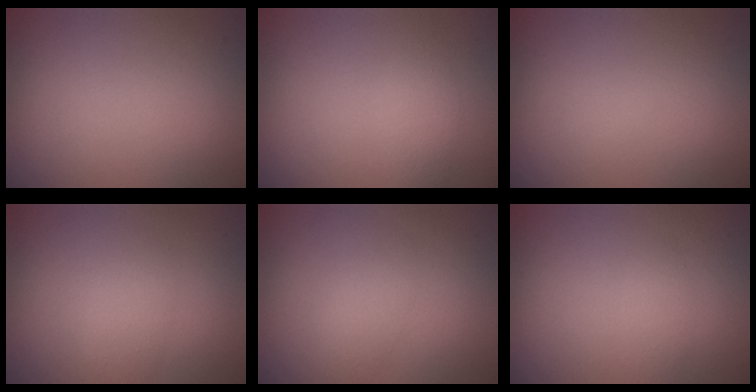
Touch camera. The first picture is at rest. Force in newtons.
{"total": 1.6, "press": 1.6, "slide": 0.0}
{"total": 0.0}
{"total": 1.8, "press": 1.8, "slide": 0.1}
{"total": 1.5, "press": 1.5, "slide": 0.1}
{"total": 1.1, "press": 1.1, "slide": 0.0}